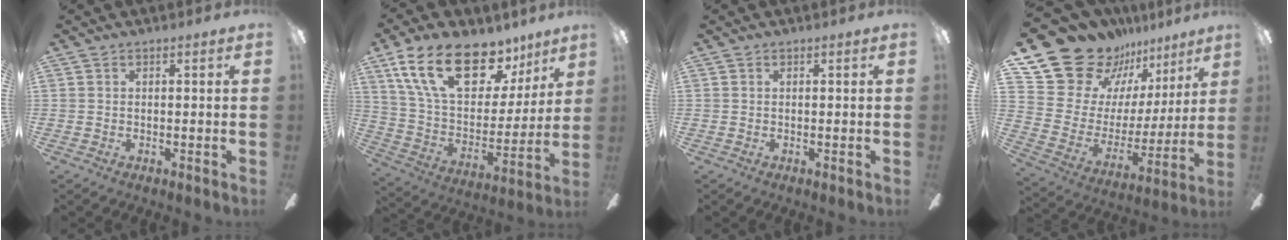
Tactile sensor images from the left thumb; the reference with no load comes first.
{"total": 23.5, "force": [14.3, 11.9, 14.3], "torque": [-0.245, -0.073, 0.256]}
{"total": 0.0}
{"total": 21.5, "force": [16.5, 11.9, 6.9], "torque": [-0.124, -0.125, 0.315]}